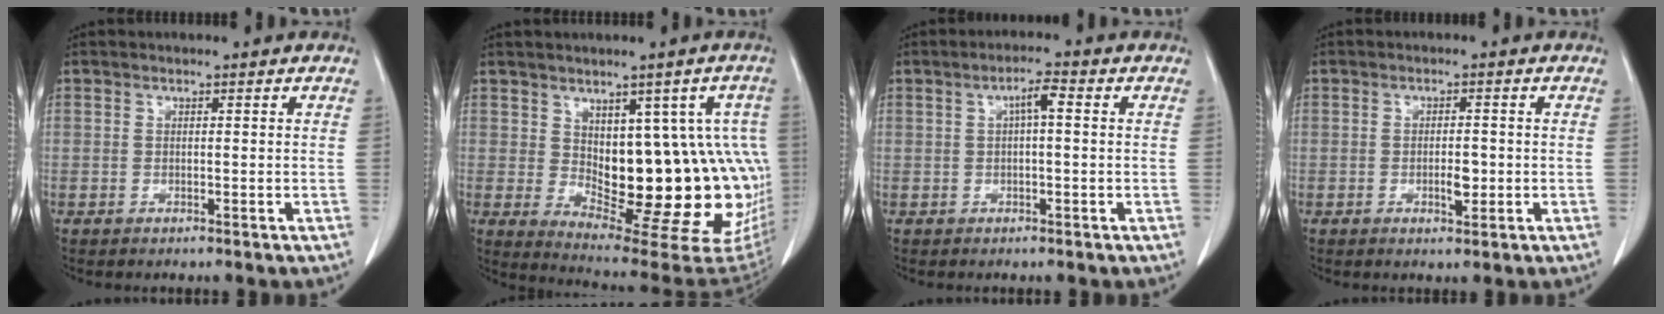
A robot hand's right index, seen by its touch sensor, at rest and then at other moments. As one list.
[{"total": 19.0, "force": [0.7, 8.1, 17.2], "torque": [-0.152, 0.011, 0.034]}, {"total": 2.9, "force": [0.5, 0.4, 2.8], "torque": [-0.047, 0.010, 0.008]}, {"total": 2.8, "force": [-0.6, 1.0, 2.5], "torque": [-0.043, 0.001, -0.007]}]